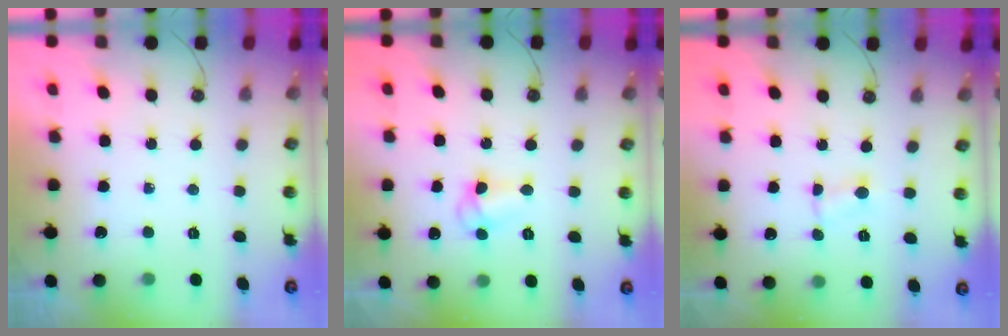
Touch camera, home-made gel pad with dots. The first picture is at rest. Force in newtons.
{"total": 7.3, "press": 7.3, "slide": 0.5}
{"total": 1.6, "press": 1.5, "slide": 0.4}